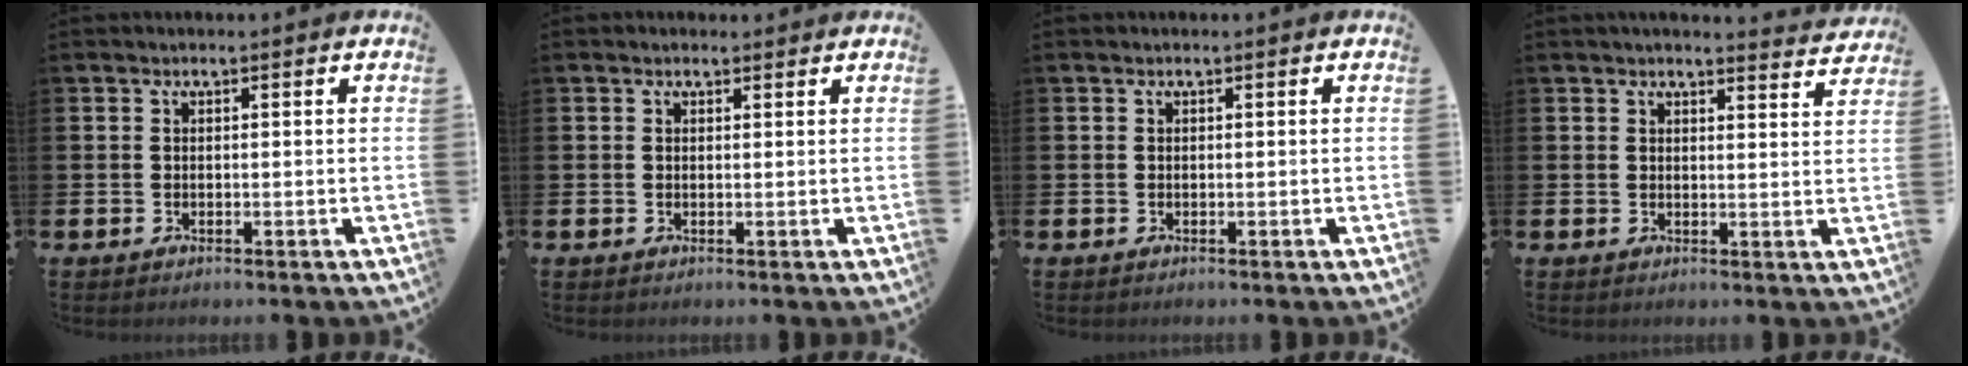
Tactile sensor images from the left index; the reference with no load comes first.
{"total": 0.7, "force": [0.6, 0.4, 0.2], "torque": [0.005, 0.001, 0.008]}
{"total": 0.0}
{"total": 3.0, "force": [3.0, 0.0, 0.3], "torque": [-0.001, -0.019, 0.051]}